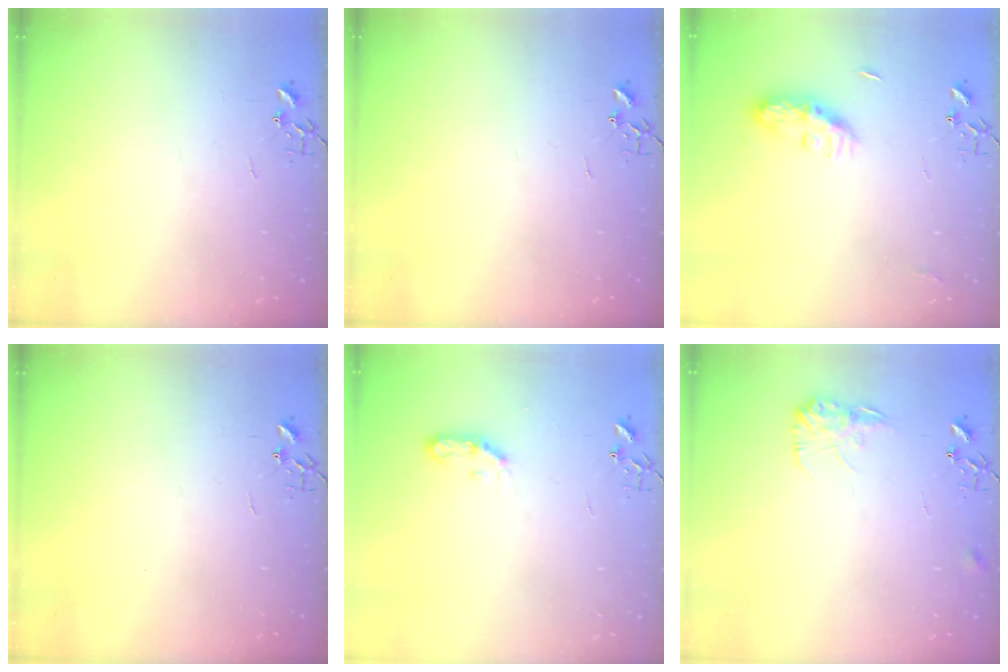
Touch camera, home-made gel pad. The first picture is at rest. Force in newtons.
{"total": 0.0}
{"total": 8.4, "press": 8.4, "slide": 0.1}
{"total": 0.0}
{"total": 5.5, "press": 5.5, "slide": 0.7}
{"total": 9.6, "press": 9.6, "slide": 0.3}